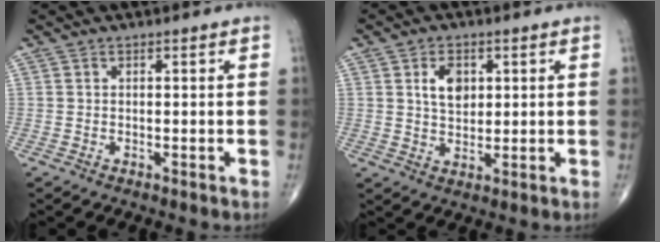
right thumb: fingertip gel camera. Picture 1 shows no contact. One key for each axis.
{"total": 5.7, "fx": 1.8, "fy": 3.8, "fz": 3.9, "tx": -0.047, "ty": -0.009, "tz": 0.031}